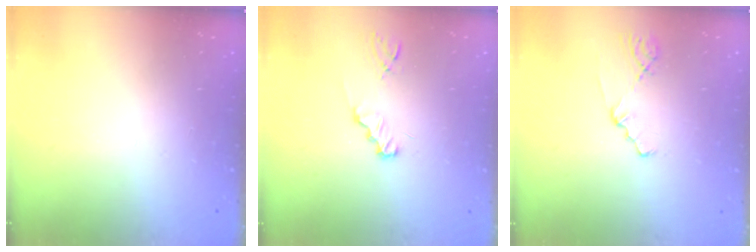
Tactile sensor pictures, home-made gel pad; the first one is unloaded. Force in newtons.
{"total": 1.2, "press": 1.2, "slide": 0.1}
{"total": 1.2, "press": 1.2, "slide": 0.2}